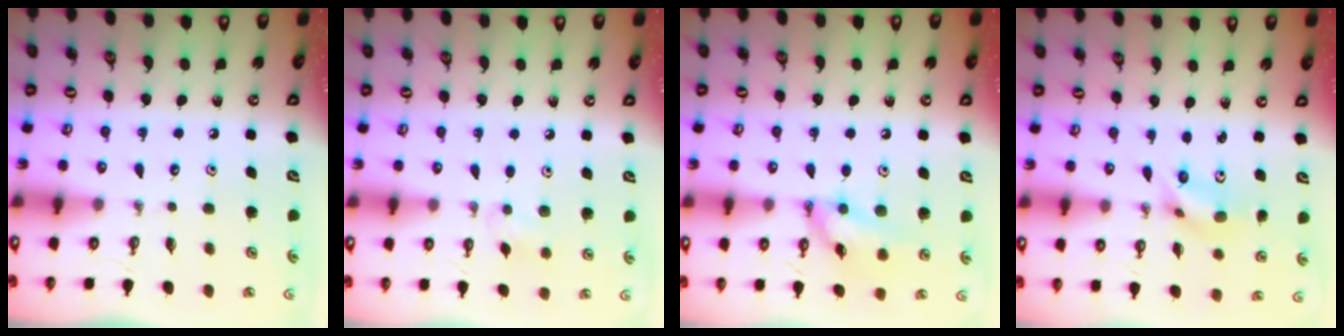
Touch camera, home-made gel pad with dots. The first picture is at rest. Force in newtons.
{"total": 6.7, "press": 6.7, "slide": 0.9}
{"total": 12.0, "press": 12.0, "slide": 0.7}
{"total": 6.6, "press": 3.1, "slide": 5.8}